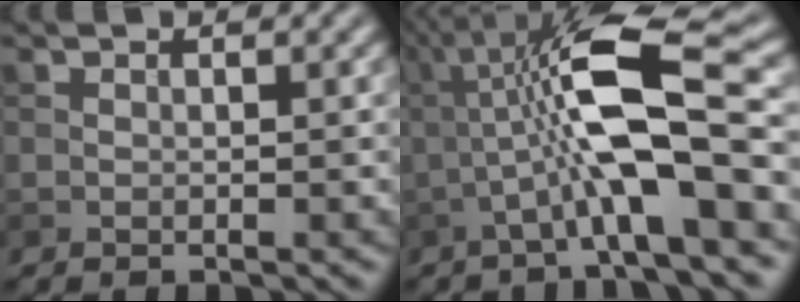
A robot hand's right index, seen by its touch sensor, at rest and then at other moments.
{"total": 10.2, "force": [-0.8, 2.0, 10.0], "torque": [-0.169, 0.026, -0.020]}